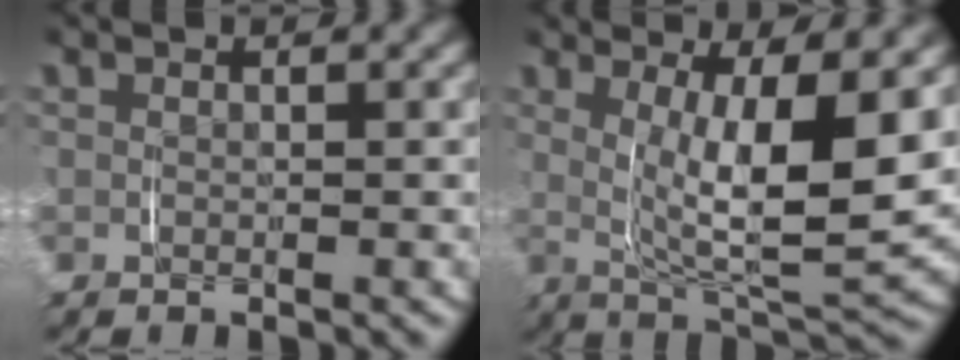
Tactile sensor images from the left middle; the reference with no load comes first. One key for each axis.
{"total": 10.0, "fx": 1.9, "fy": 3.6, "fz": 9.2, "tx": -0.141, "ty": -0.009, "tz": 0.033}